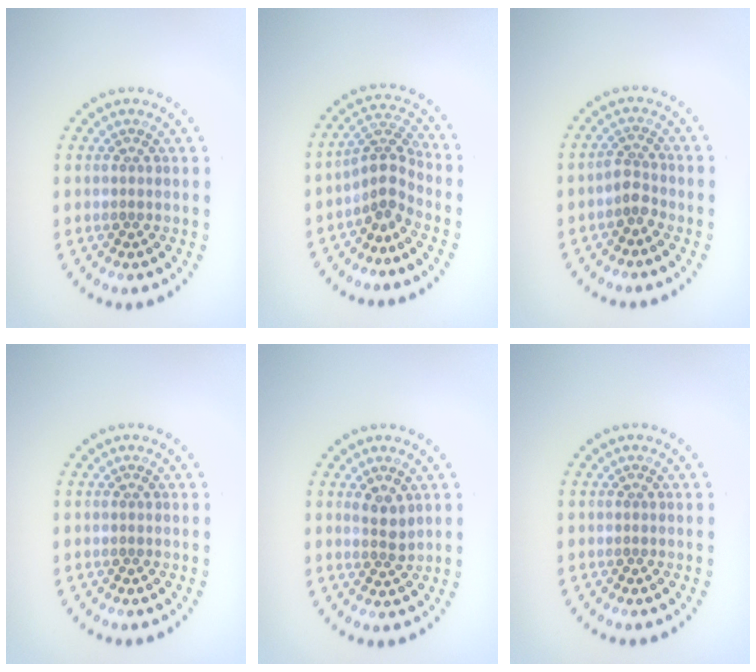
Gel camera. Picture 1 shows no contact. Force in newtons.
{"total": 2.9, "press": 1.9, "slide": 2.2}
{"total": 1.8, "press": 1.4, "slide": 1.2}
{"total": 0.0}
{"total": 1.8, "press": 1.5, "slide": 1.0}
{"total": 0.0}